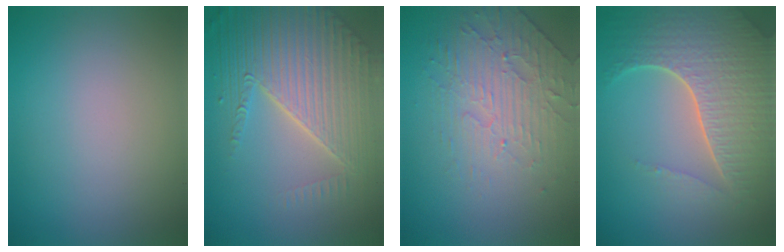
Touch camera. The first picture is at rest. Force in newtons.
{"total": 7.8, "press": 5.6, "slide": 5.4}
{"total": 4.5, "press": 3.4, "slide": 3.0}
{"total": 7.4, "press": 5.3, "slide": 5.2}